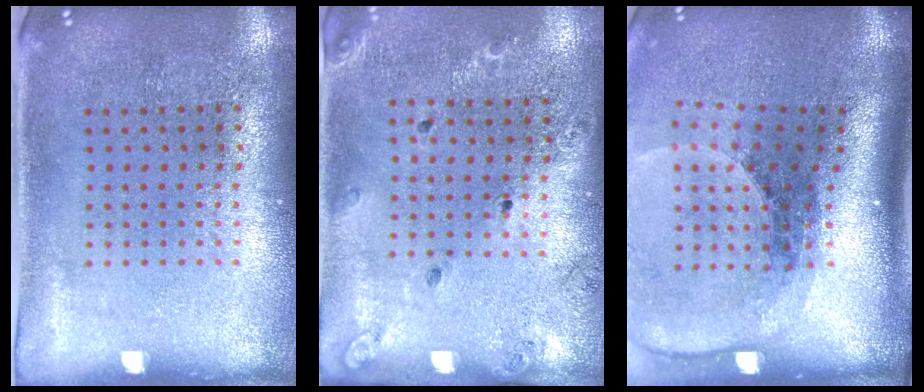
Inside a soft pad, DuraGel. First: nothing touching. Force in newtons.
{"total": 1.3, "press": 1.3, "slide": 0.3}
{"total": 2.7, "press": 1.9, "slide": 1.9}